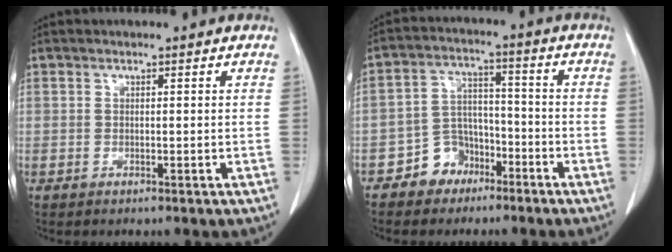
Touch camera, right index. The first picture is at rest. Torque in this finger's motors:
{"motor_torque": [-0.08, -0.03, 0.01, 0.00]}